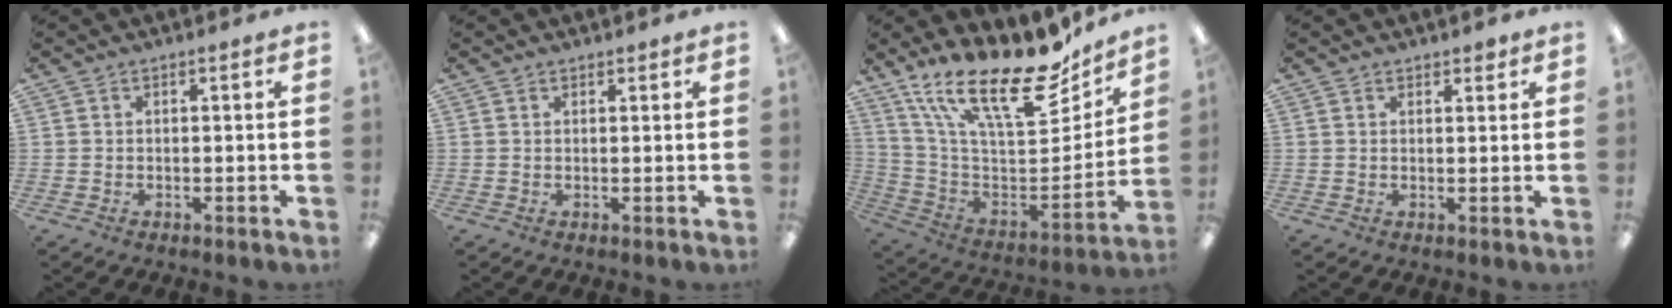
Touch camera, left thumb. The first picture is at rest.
{"total": 0.8, "force": [0.7, 0.4, 0.0], "torque": [-0.001, 0.001, 0.013]}
{"total": 25.2, "force": [17.6, 9.3, 15.5], "torque": [-0.256, -0.126, 0.301]}
{"total": 1.6, "force": [1.4, 0.7, 0.2], "torque": [0.003, -0.004, 0.025]}